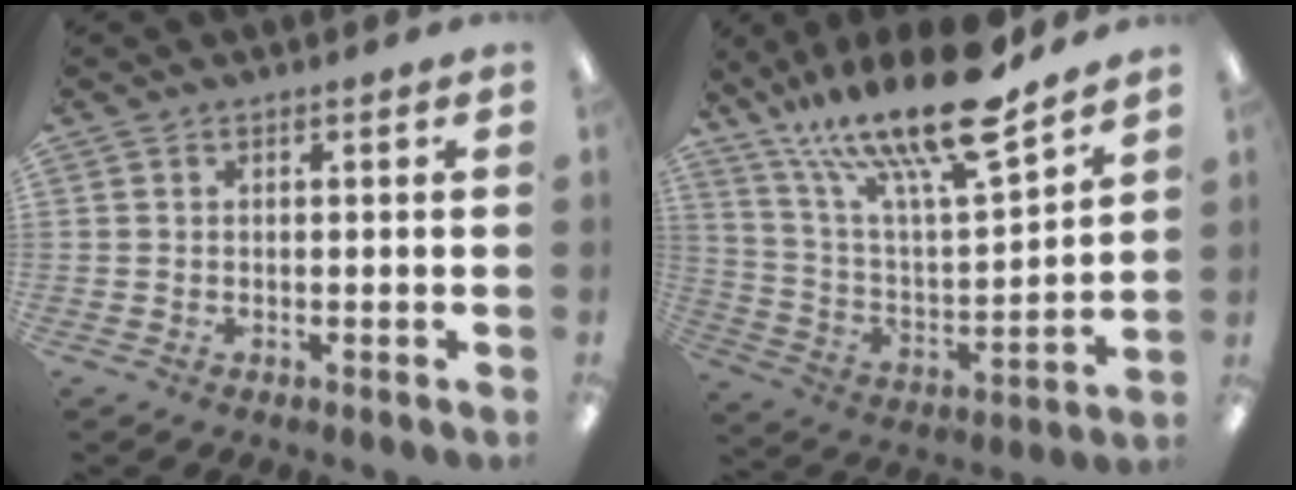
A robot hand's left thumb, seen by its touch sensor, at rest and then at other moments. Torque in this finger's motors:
{"motor_torque": [0.32, 0.24, 1.47, -1.30, 0.22]}